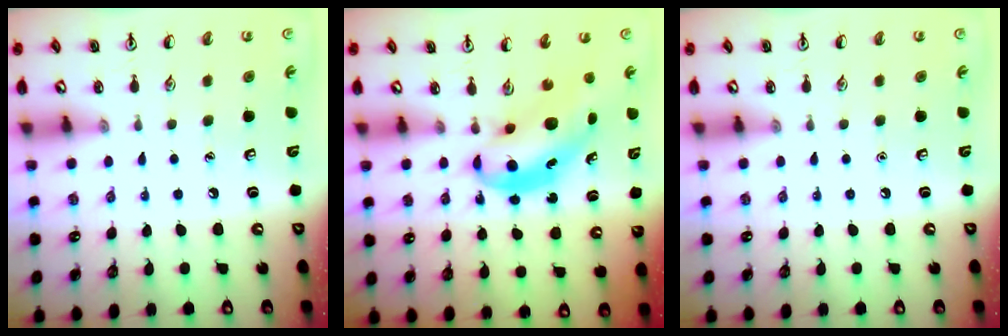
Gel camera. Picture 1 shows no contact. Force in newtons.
{"total": 7.2, "press": 7.1, "slide": 1.3}
{"total": 0.0}